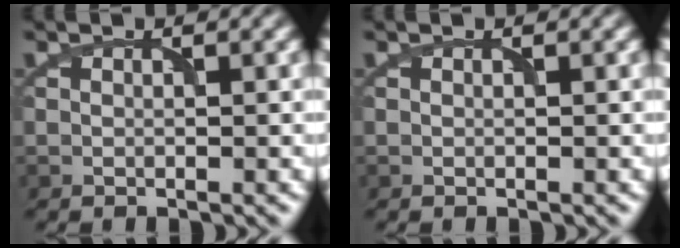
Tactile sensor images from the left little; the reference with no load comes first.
{"total": 0.0}